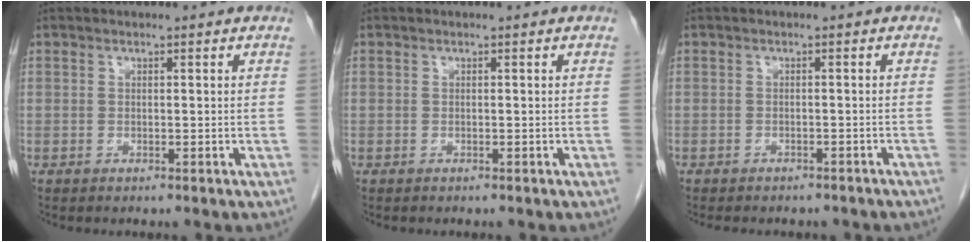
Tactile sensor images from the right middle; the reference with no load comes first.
{"total": 0.0}
{"total": 8.4, "force": [-7.2, 3.2, 2.8], "torque": [-0.041, 0.006, -0.074]}